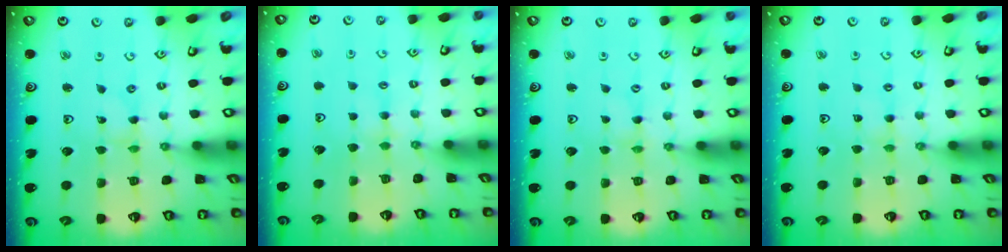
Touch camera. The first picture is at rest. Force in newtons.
{"total": 3.1, "press": 3.1, "slide": 0.4}
{"total": 0.0}
{"total": 2.0, "press": 2.0, "slide": 0.3}